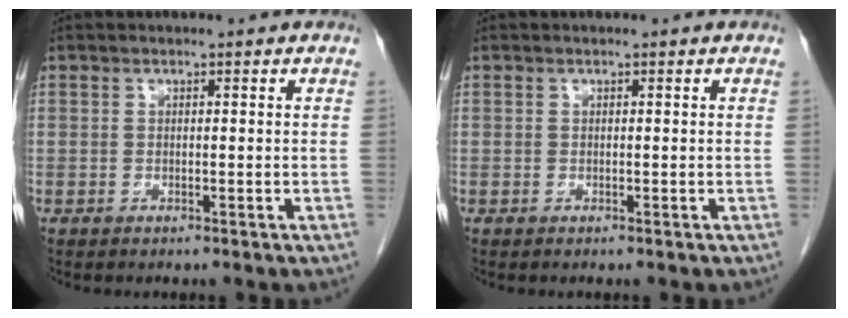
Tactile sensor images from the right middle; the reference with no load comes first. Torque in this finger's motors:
{"motor_torque": [0.00, 0.00, 0.00, 0.00]}